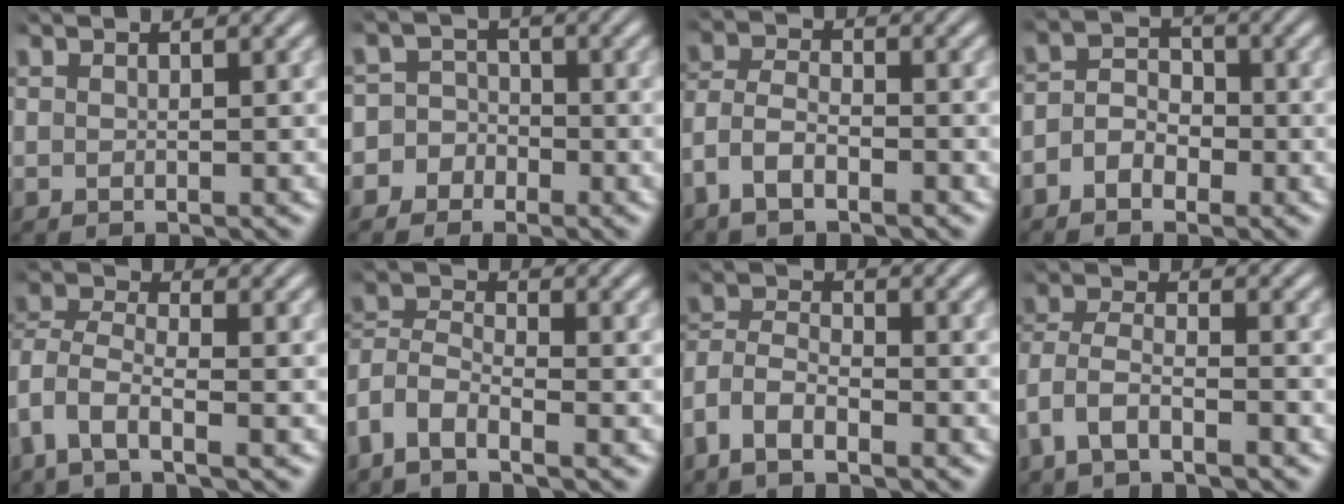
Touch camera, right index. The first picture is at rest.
{"total": 6.9, "force": [-2.5, 6.3, 1.3], "torque": [-0.041, -0.013, -0.052]}
{"total": 4.5, "force": [-1.6, 3.6, 2.2], "torque": [-0.067, -0.013, -0.030]}
{"total": 4.4, "force": [-1.7, 3.6, 1.9], "torque": [-0.026, 0.004, -0.042]}
{"total": 5.6, "force": [-1.0, 4.5, 3.3], "torque": [-0.107, -0.023, -0.017]}
{"total": 7.4, "force": [-2.3, 6.5, 2.6], "torque": [-0.090, -0.024, -0.052]}
{"total": 6.0, "force": [-1.9, 5.2, 2.4], "torque": [-0.077, -0.015, -0.043]}
{"total": 4.0, "force": [-1.5, 3.2, 2.0], "torque": [-0.069, -0.020, -0.025]}